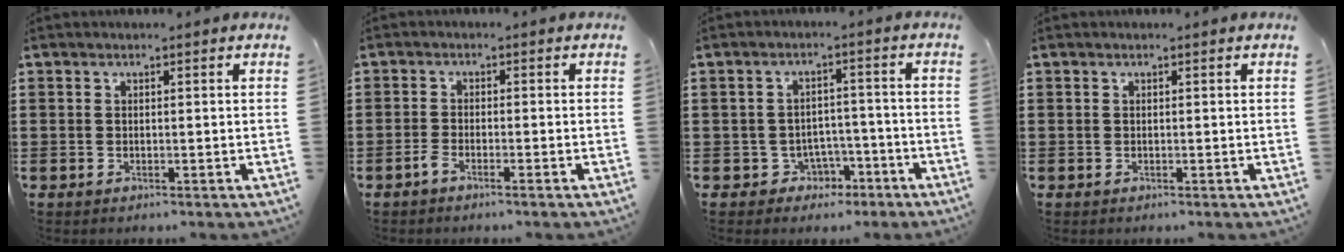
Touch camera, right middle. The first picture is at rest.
{"total": 1.8, "force": [-1.3, 0.1, 1.1], "torque": [-0.028, -0.004, -0.027]}
{"total": 3.3, "force": [-2.6, 2.0, 0.5], "torque": [-0.020, 0.006, -0.055]}
{"total": 0.0}